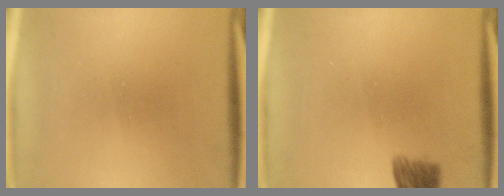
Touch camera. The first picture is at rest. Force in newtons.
{"total": 3.9}